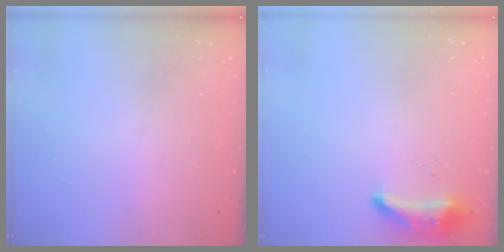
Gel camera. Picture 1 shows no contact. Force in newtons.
{"total": 8.5, "press": 8.4, "slide": 1.6}